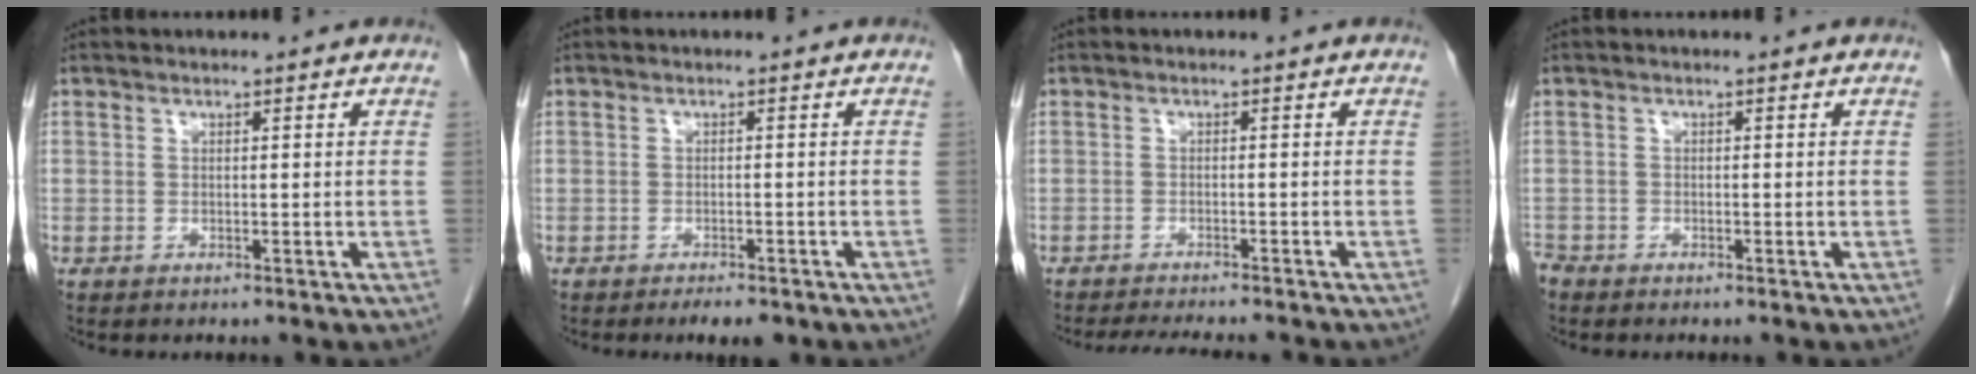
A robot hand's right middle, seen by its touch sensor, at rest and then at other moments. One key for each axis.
{"total": 2.8, "fx": -2.1, "fy": 0.9, "fz": 1.7, "tx": -0.023, "ty": -0.003, "tz": -0.026}
{"total": 8.6, "fx": -7.7, "fy": 0.9, "fz": 3.5, "tx": -0.048, "ty": -0.015, "tz": -0.107}
{"total": 1.6, "fx": -1.4, "fy": 0.6, "fz": 0.2, "tx": -0.004, "ty": -0.001, "tz": -0.026}